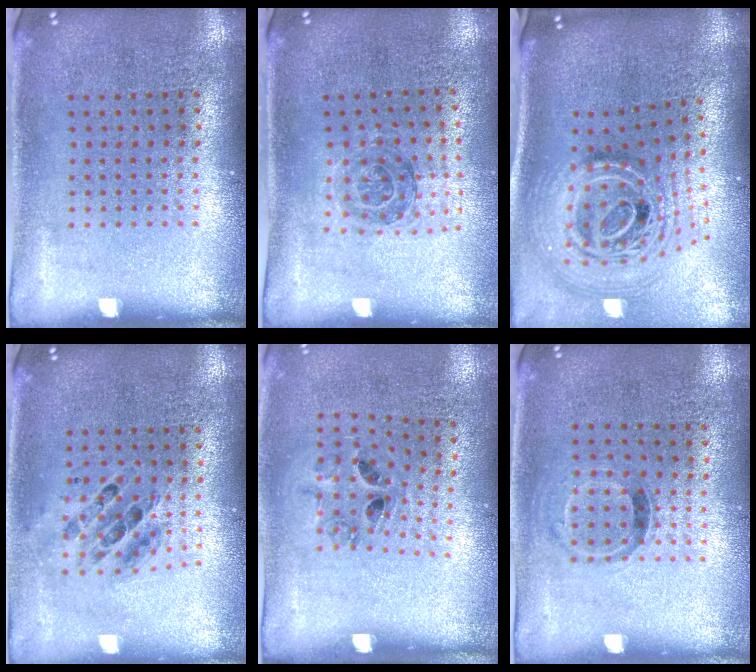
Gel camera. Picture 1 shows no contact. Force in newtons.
{"total": 1.1, "press": 1.1, "slide": 0.3}
{"total": 2.9, "press": 1.9, "slide": 2.1}
{"total": 0.7, "press": 0.7, "slide": 0.0}
{"total": 1.3, "press": 0.6, "slide": 1.1}
{"total": 0.9, "press": 0.7, "slide": 0.6}